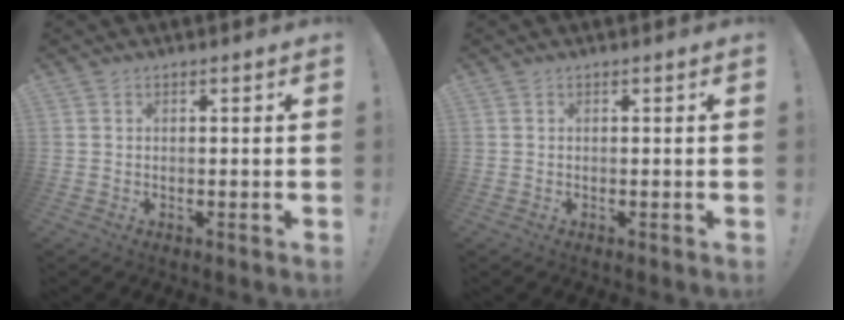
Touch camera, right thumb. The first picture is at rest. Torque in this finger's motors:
{"motor_torque": [-0.01, 0.00, 0.13, -0.04, 0.00]}